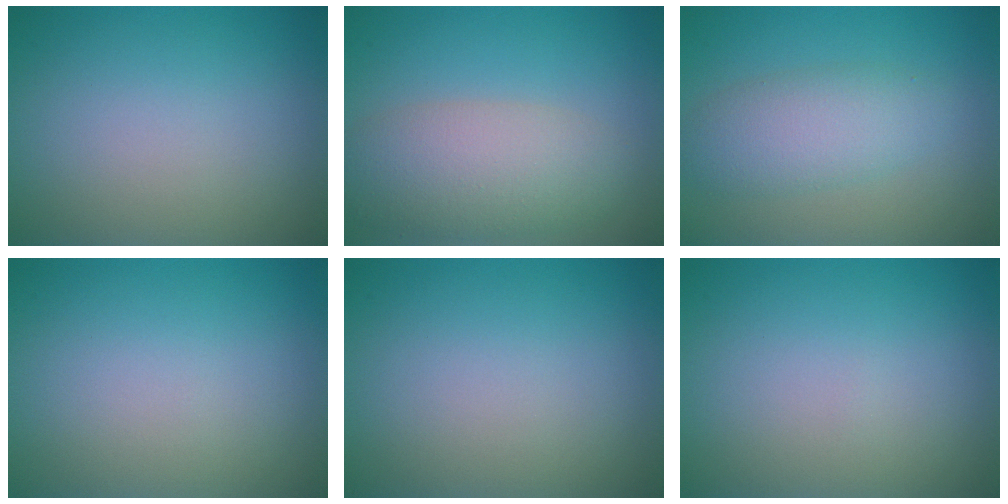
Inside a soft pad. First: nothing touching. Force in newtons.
{"total": 5.9, "press": 5.9, "slide": 0.4}
{"total": 4.0, "press": 4.0, "slide": 0.2}
{"total": 0.0}
{"total": 0.0}
{"total": 0.0}